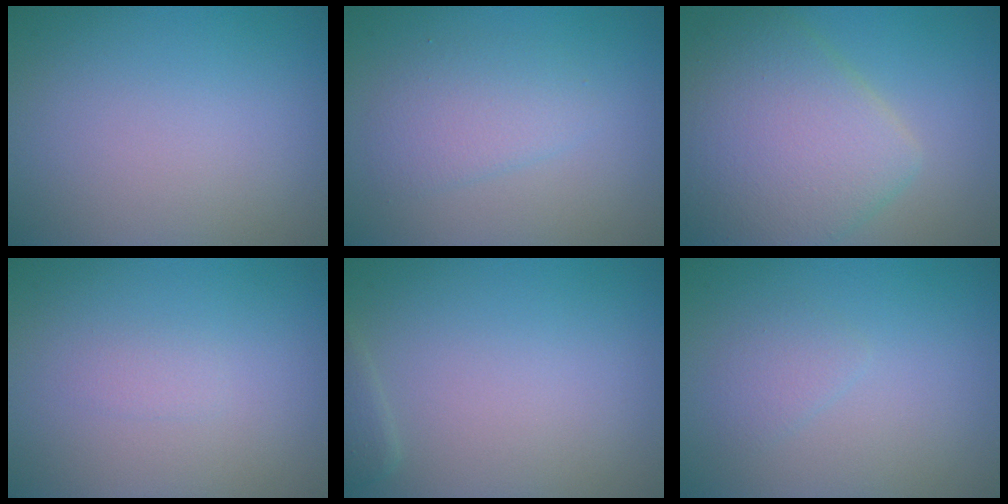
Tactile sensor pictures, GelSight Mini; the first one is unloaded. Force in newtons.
{"total": 2.6, "press": 2.6, "slide": 0.0}
{"total": 8.0, "press": 8.0, "slide": 0.3}
{"total": 0.7, "press": 0.6, "slide": 0.2}
{"total": 1.1, "press": 1.1, "slide": 0.1}
{"total": 1.3, "press": 1.3, "slide": 0.1}